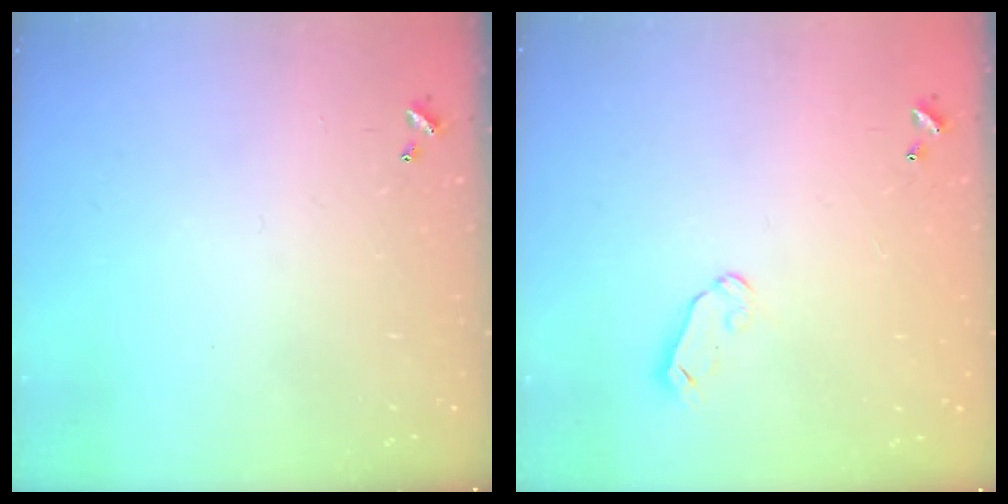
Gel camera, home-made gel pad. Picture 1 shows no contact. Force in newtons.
{"total": 5.9, "press": 5.9, "slide": 0.6}